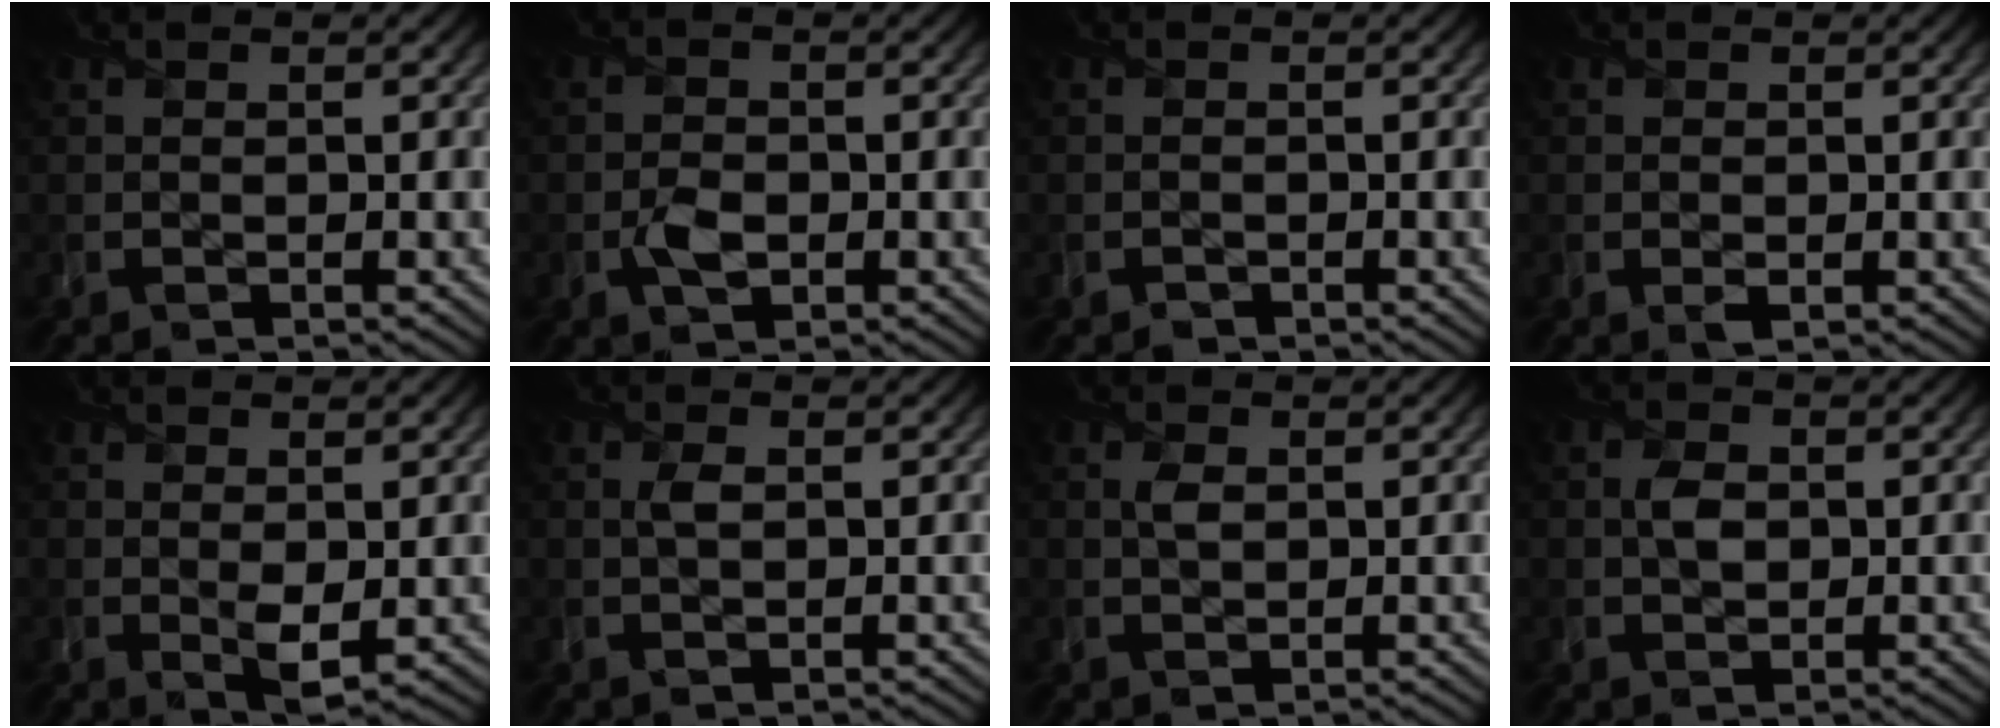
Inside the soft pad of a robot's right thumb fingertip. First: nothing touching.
{"total": 2.4, "force": [-0.7, 1.7, 1.5], "torque": [-0.030, -0.005, -0.015]}
{"total": 0.6, "force": [-0.5, 0.3, -0.2], "torque": [0.006, -0.004, -0.010]}
{"total": 0.7, "force": [-0.1, 0.6, 0.4], "torque": [-0.007, -0.006, -0.002]}
{"total": 2.3, "force": [0.3, 1.2, 1.9], "torque": [-0.036, -0.009, 0.012]}
{"total": 1.2, "force": [0.5, 0.5, 1.0], "torque": [-0.024, 0.001, 0.008]}
{"total": 1.5, "force": [0.4, 1.0, 1.1], "torque": [-0.025, 0.000, 0.009]}
{"total": 2.3, "force": [0.2, 1.7, 1.6], "torque": [-0.035, 0.000, 0.002]}